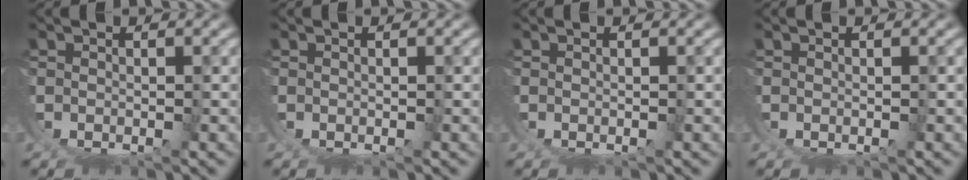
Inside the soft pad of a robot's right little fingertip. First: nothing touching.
{"total": 0.0}
{"total": 0.0}
{"total": 0.0}